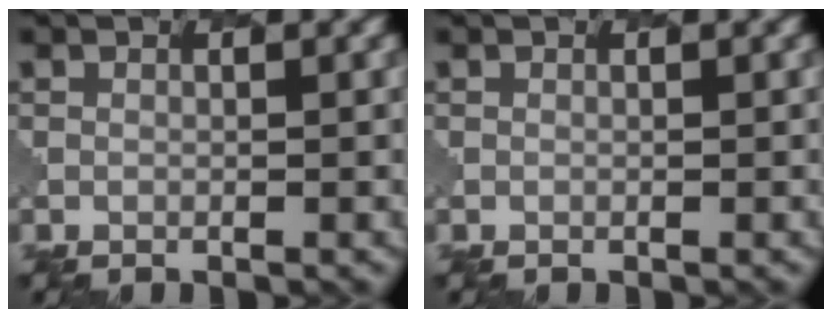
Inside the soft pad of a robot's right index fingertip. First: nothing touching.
{"total": 0.0}